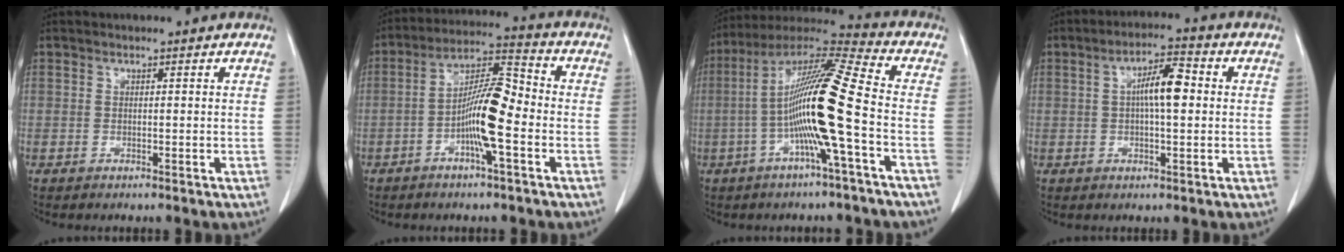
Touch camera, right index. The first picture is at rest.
{"total": 9.9, "force": [-2.7, 1.3, 9.4], "torque": [-0.175, 0.018, -0.052]}
{"total": 15.3, "force": [-2.9, -0.7, 15.0], "torque": [-0.277, 0.011, -0.068]}
{"total": 6.5, "force": [0.7, 1.6, 6.2], "torque": [-0.113, 0.016, 0.010]}